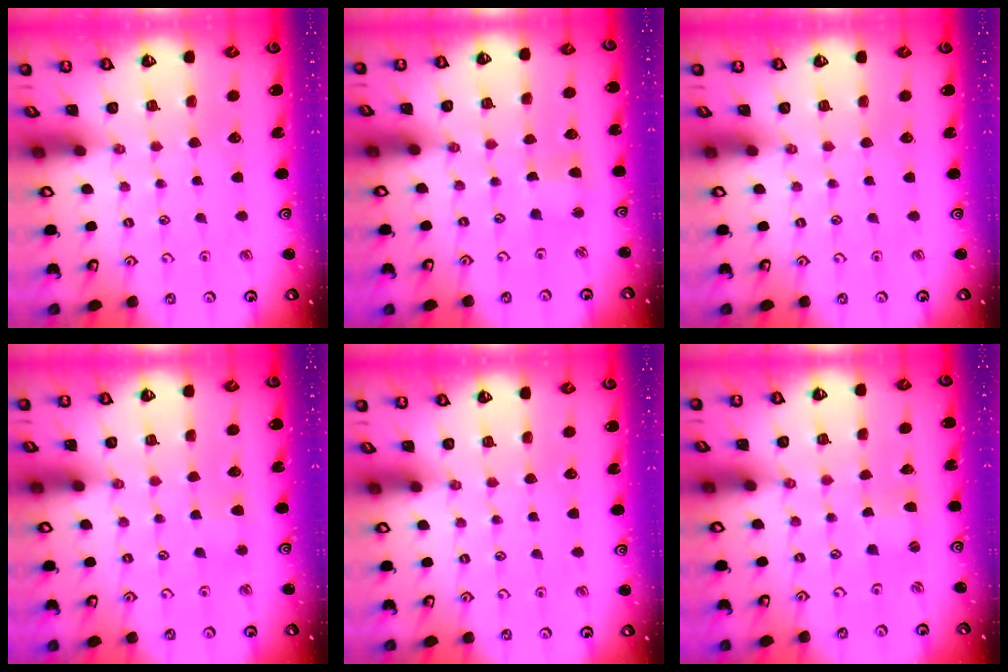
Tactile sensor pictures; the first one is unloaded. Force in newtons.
{"total": 2.8, "press": 2.7, "slide": 0.6}
{"total": 0.0}
{"total": 2.8, "press": 2.8, "slide": 0.5}
{"total": 0.0}
{"total": 1.3, "press": 1.3, "slide": 0.4}